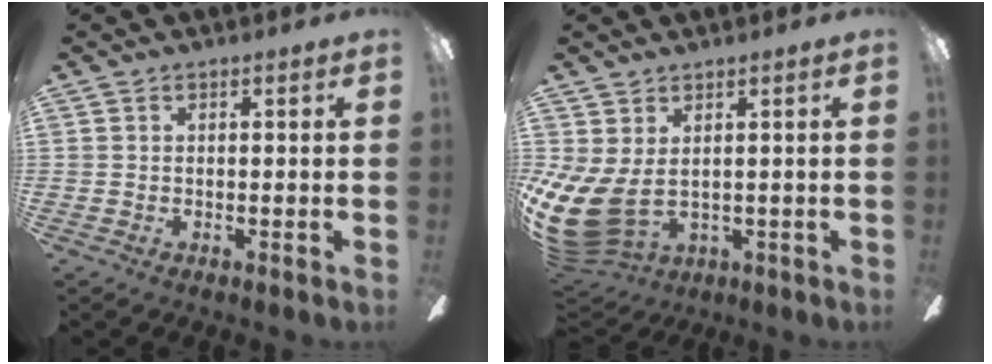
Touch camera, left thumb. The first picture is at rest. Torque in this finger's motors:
{"motor_torque": [1.56, 3.44, 2.77, 0.00, 1.05]}